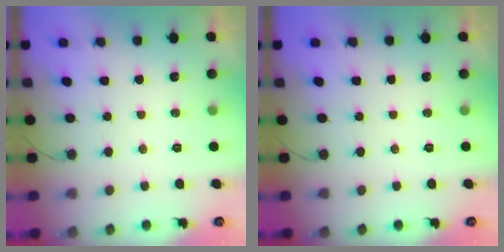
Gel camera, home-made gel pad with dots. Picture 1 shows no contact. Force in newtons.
{"total": 0.0}